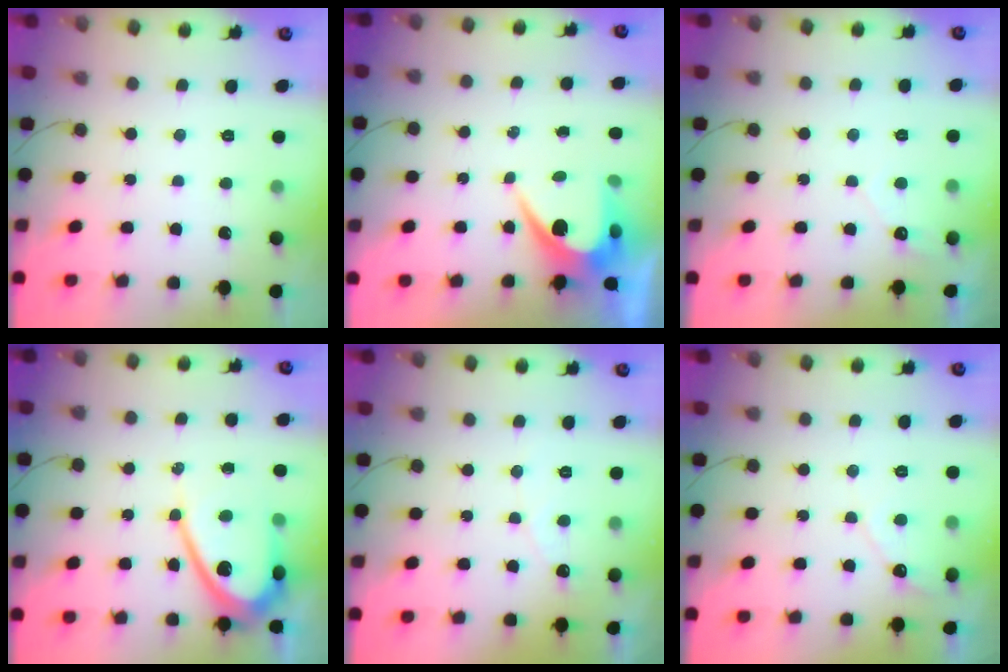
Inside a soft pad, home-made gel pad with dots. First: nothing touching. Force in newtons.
{"total": 7.4, "press": 7.4, "slide": 0.1}
{"total": 2.8, "press": 2.8, "slide": 0.1}
{"total": 11.8, "press": 11.7, "slide": 1.1}
{"total": 2.9, "press": 2.9, "slide": 0.2}
{"total": 5.2, "press": 5.2, "slide": 0.5}